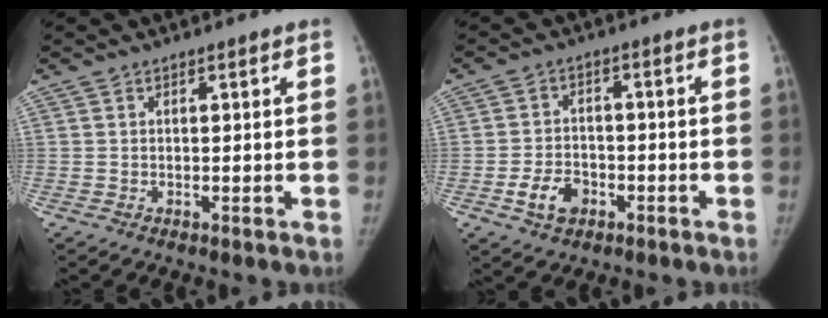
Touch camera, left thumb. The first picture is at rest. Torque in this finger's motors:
{"motor_torque": [-0.04, 0.06, 0.32, -0.03, 0.00]}